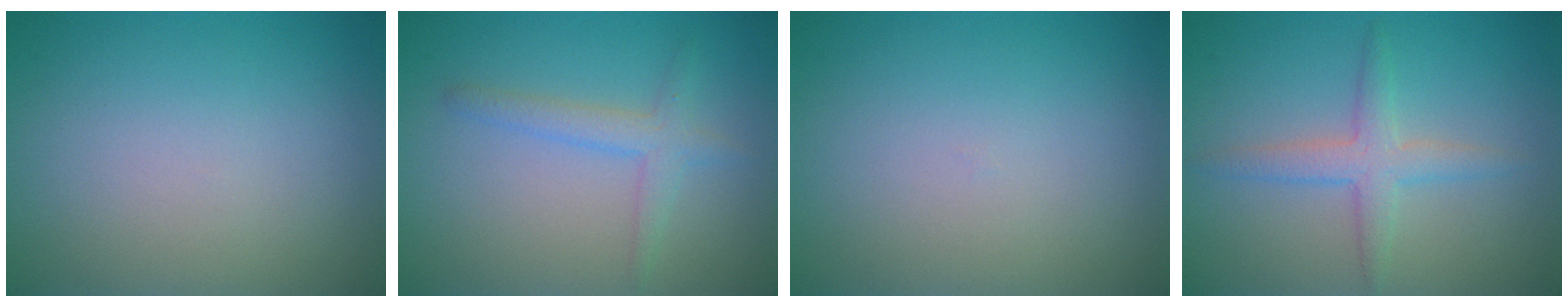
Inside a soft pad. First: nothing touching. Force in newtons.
{"total": 2.3, "press": 2.3, "slide": 0.1}
{"total": 0.0}
{"total": 2.8, "press": 2.8, "slide": 0.0}